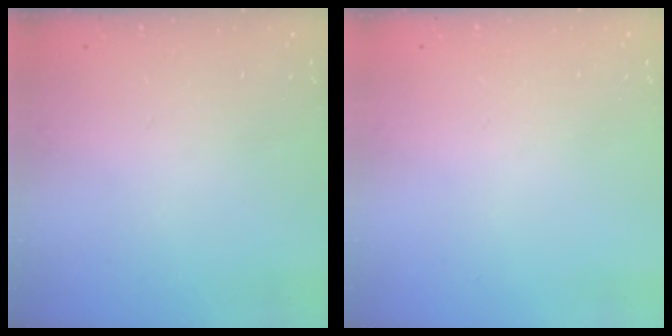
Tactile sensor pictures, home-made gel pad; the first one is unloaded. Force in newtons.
{"total": 0.0}